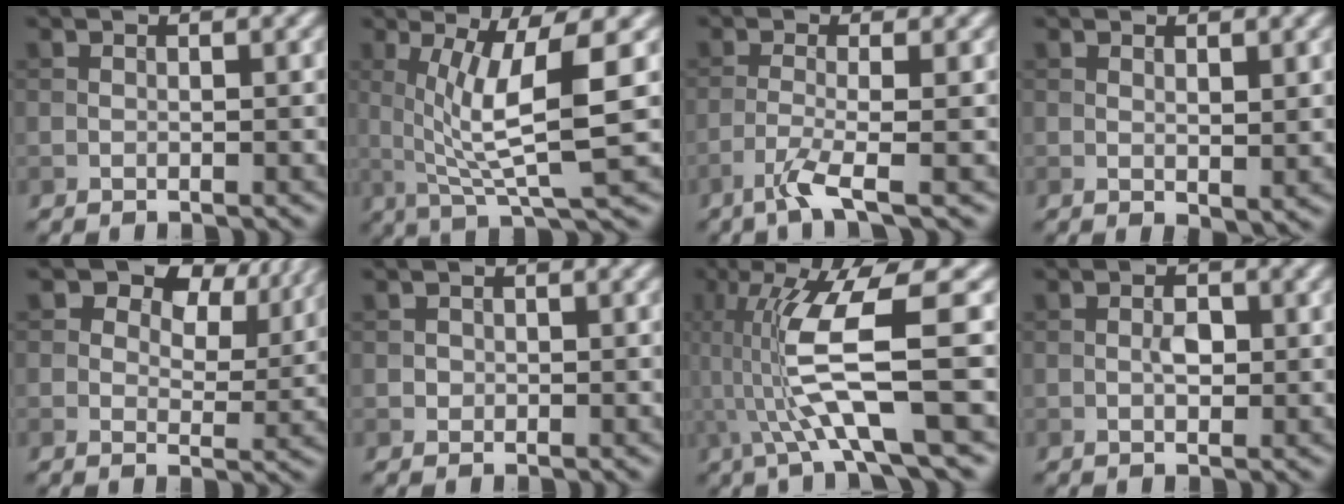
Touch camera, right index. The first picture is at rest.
{"total": 7.1, "force": [1.3, 1.3, 6.8], "torque": [-0.118, -0.007, 0.028]}
{"total": 3.3, "force": [-1.8, 0.4, 2.7], "torque": [-0.052, 0.001, -0.052]}
{"total": 1.6, "force": [0.8, 0.5, 1.4], "torque": [-0.022, -0.006, 0.018]}
{"total": 7.2, "force": [4.2, 4.2, 4.1], "torque": [-0.057, 0.000, 0.061]}
{"total": 0.7, "force": [0.0, 0.7, 0.1], "torque": [0.003, -0.002, -0.001]}
{"total": 8.3, "force": [-0.1, 1.6, 8.1], "torque": [-0.148, -0.003, 0.002]}
{"total": 1.6, "force": [-0.1, 0.9, 1.3], "torque": [-0.023, 0.003, -0.003]}